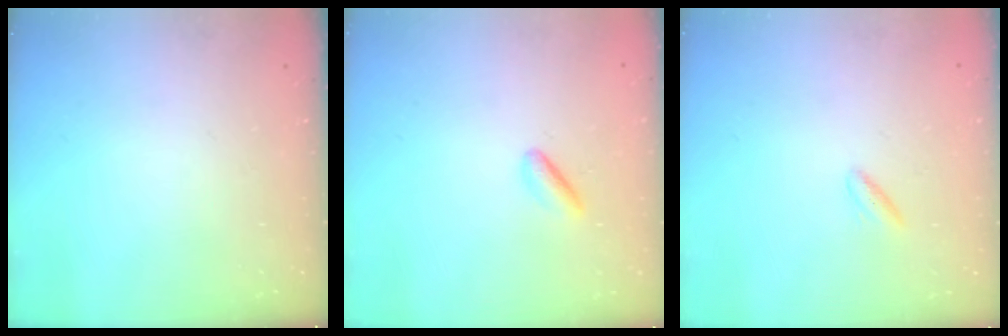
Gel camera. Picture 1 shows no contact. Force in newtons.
{"total": 3.7, "press": 3.4, "slide": 1.4}
{"total": 2.4, "press": 2.2, "slide": 1.0}